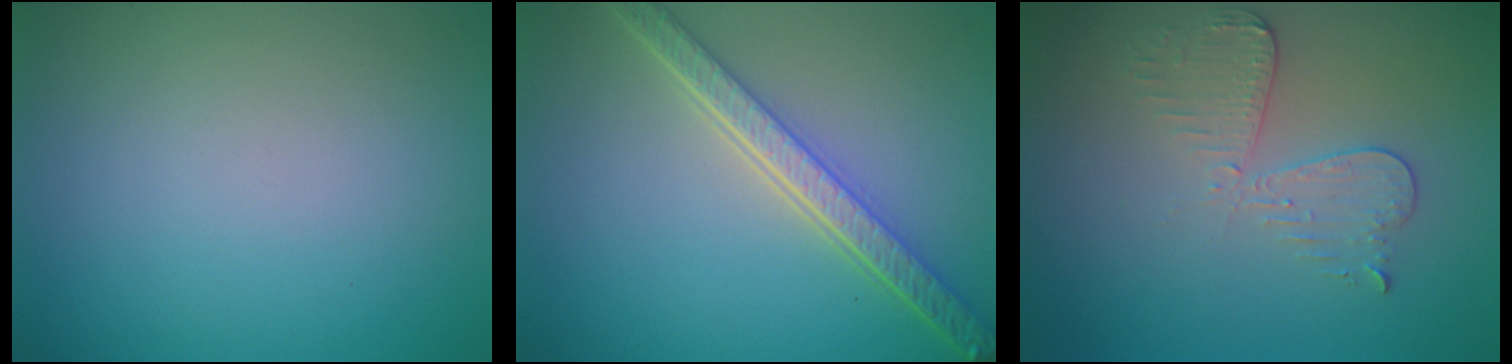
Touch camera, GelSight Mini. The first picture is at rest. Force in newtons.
{"total": 5.5, "press": 4.0, "slide": 3.8}
{"total": 3.0, "press": 2.7, "slide": 1.2}